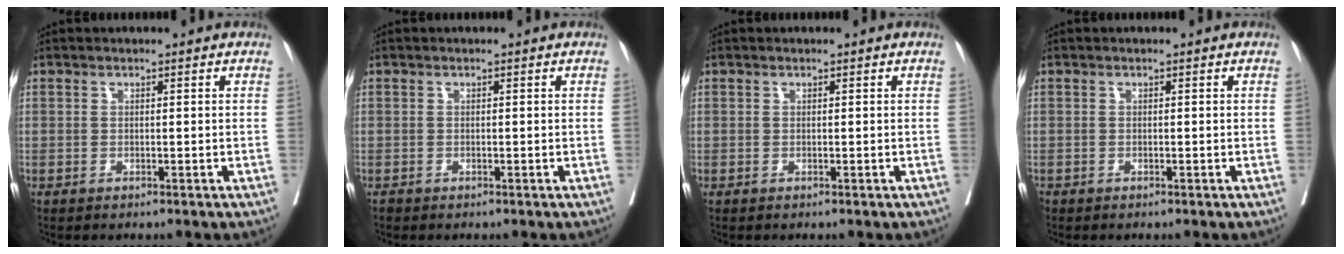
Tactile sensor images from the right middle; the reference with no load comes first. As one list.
[{"total": 0.0}, {"total": 0.0}, {"total": 0.0}]